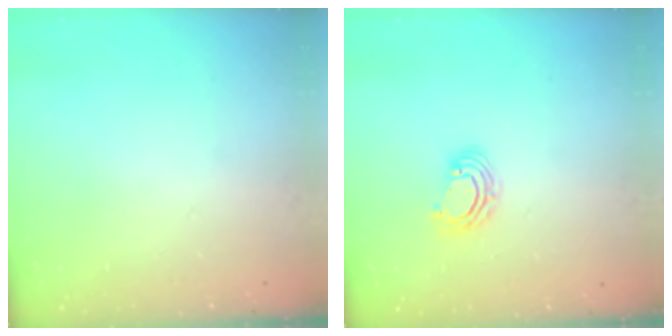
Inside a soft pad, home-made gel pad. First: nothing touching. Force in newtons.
{"total": 5.1, "press": 5.1, "slide": 0.4}